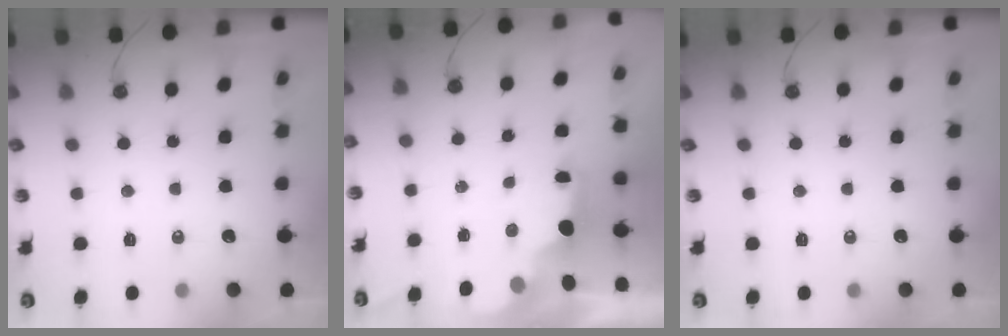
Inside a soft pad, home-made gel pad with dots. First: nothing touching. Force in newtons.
{"total": 2.2, "press": 2.1, "slide": 0.7}
{"total": 0.0}